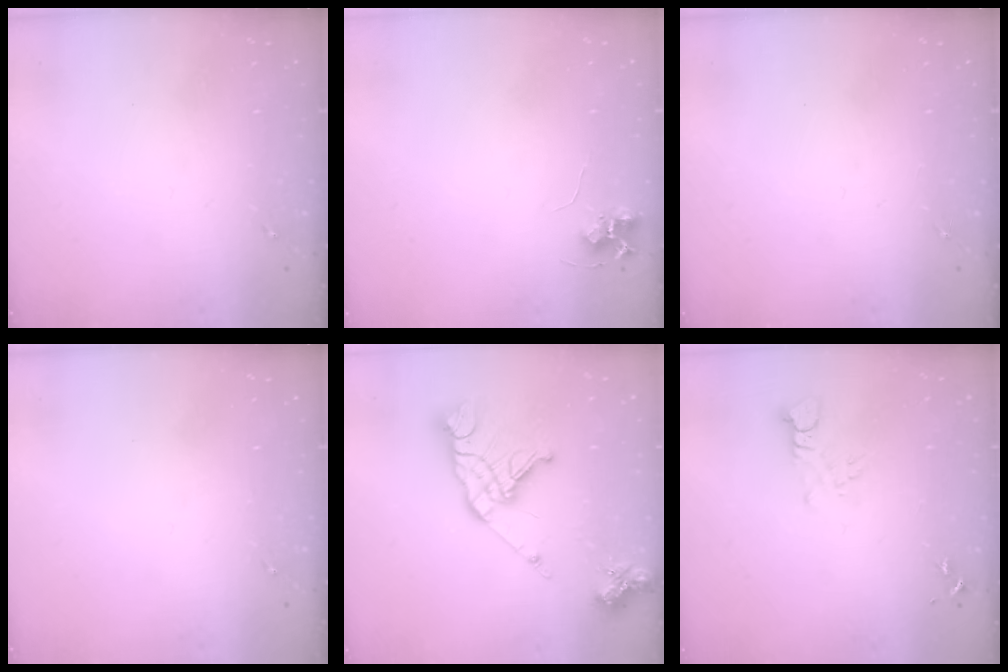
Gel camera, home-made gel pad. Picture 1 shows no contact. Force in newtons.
{"total": 6.9, "press": 6.9, "slide": 0.7}
{"total": 0.0}
{"total": 0.0}
{"total": 18.6, "press": 18.5, "slide": 2.1}
{"total": 3.4, "press": 3.4, "slide": 0.3}